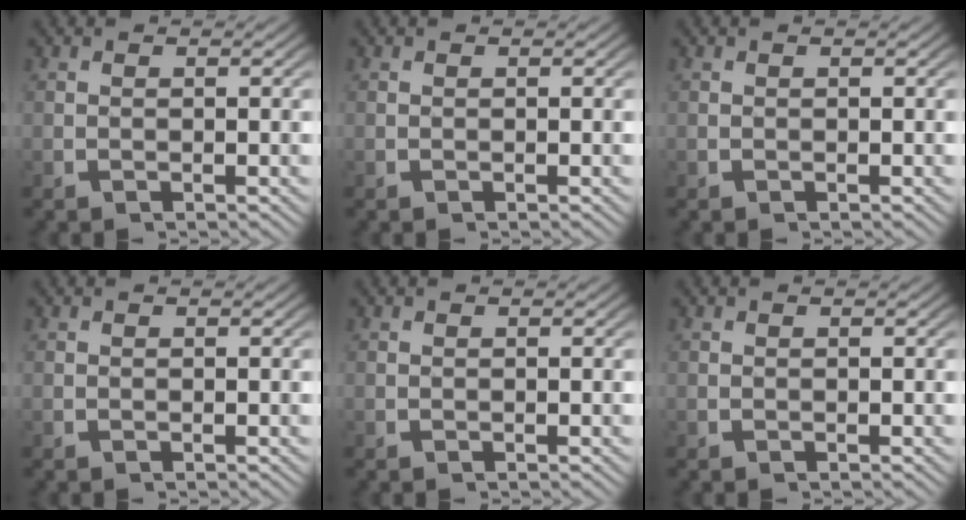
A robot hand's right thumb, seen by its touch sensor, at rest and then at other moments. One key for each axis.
{"total": 0.0}
{"total": 0.0}
{"total": 0.0}
{"total": 0.0}
{"total": 0.0}